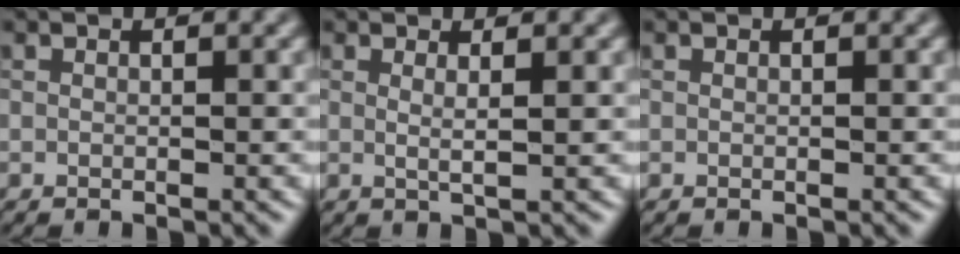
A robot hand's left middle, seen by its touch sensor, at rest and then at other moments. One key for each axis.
{"total": 1.5, "fx": 0.5, "fy": 0.4, "fz": 1.3, "tx": -0.021, "ty": -0.001, "tz": 0.001}
{"total": 0.0}